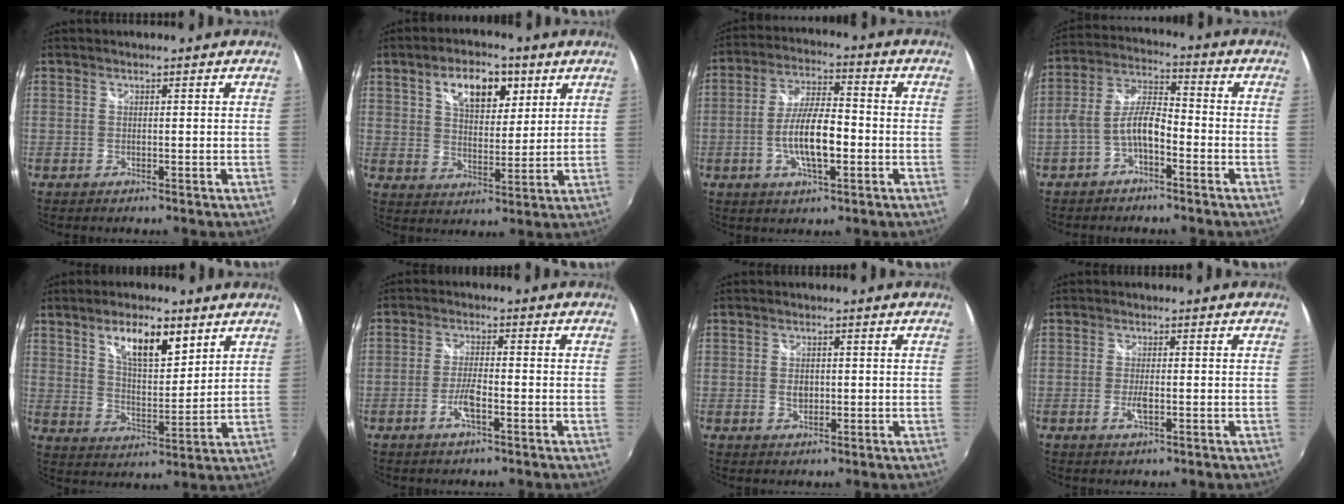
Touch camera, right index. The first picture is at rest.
{"total": 10.6, "force": [5.2, 5.6, 7.4], "torque": [-0.119, 0.018, 0.085]}
{"total": 10.4, "force": [-2.7, 3.3, 9.5], "torque": [-0.186, 0.001, -0.046]}
{"total": 7.5, "force": [-3.5, 2.8, 6.0], "torque": [-0.134, 0.019, -0.066]}
{"total": 10.7, "force": [6.1, 4.0, 7.8], "torque": [-0.122, 0.003, 0.107]}
{"total": 4.4, "force": [-2.1, 0.8, 3.8], "torque": [-0.083, -0.001, -0.042]}
{"total": 2.6, "force": [-0.2, 1.9, 1.8], "torque": [-0.029, 0.001, -0.004]}
{"total": 3.0, "force": [-0.9, 0.9, 2.7], "torque": [-0.055, -0.005, -0.016]}